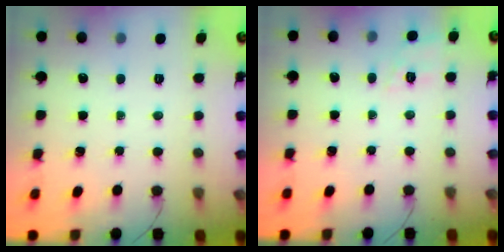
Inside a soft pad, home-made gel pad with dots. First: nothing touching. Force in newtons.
{"total": 9.3, "press": 9.2, "slide": 1.4}